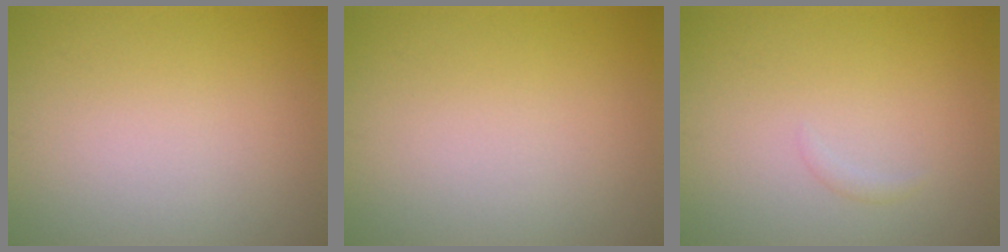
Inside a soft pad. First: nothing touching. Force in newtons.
{"total": 0.0}
{"total": 0.5, "press": 0.5, "slide": 0.0}